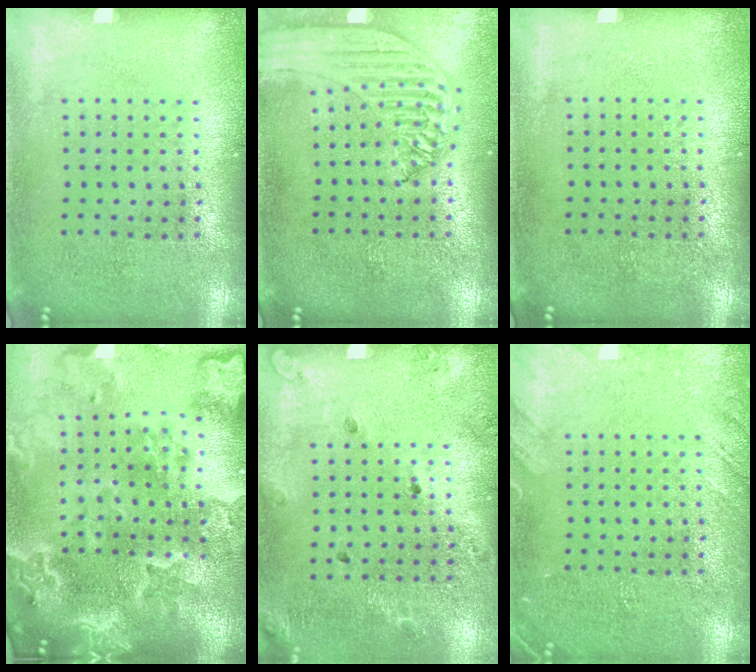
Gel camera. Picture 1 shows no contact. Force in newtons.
{"total": 1.7, "press": 1.7, "slide": 0.5}
{"total": 0.0}
{"total": 4.6, "press": 3.7, "slide": 2.7}
{"total": 1.3, "press": 1.2, "slide": 0.6}
{"total": 1.8, "press": 1.8, "slide": 0.1}